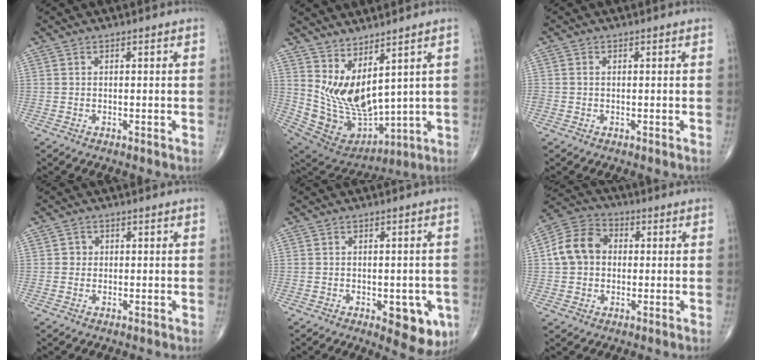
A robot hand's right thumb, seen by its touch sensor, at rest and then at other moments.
{"total": 13.8, "force": [5.2, 6.8, 10.9], "torque": [-0.185, -0.055, 0.132]}
{"total": 0.6, "force": [-0.1, 0.5, 0.3], "torque": [-0.004, 0.002, -0.001]}
{"total": 1.4, "force": [0.1, 1.4, 0.3], "torque": [0.004, 0.004, -0.001]}
{"total": 7.4, "force": [-2.5, 3.5, 6.0], "torque": [-0.046, -0.003, -0.024]}
{"total": 9.7, "force": [0.6, 7.8, 5.7], "torque": [-0.095, 0.026, 0.000]}